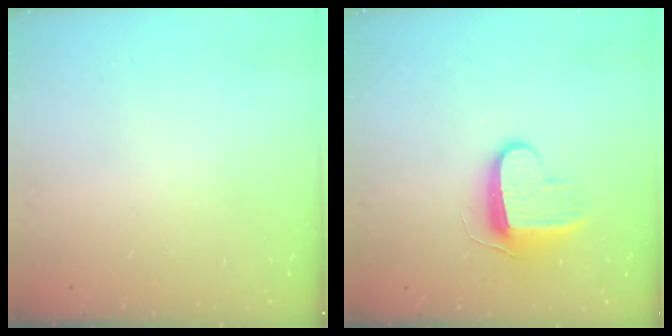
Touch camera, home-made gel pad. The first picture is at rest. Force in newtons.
{"total": 9.2, "press": 9.2, "slide": 0.9}